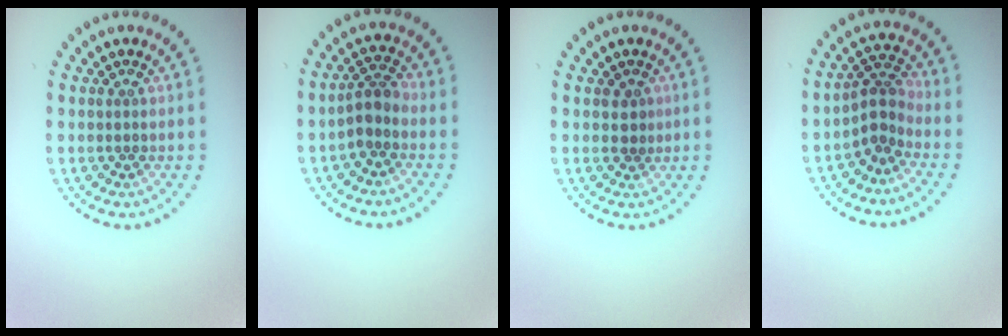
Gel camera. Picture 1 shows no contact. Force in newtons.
{"total": 2.4, "press": 1.9, "slide": 1.5}
{"total": 1.2, "press": 1.0, "slide": 0.5}
{"total": 2.6, "press": 1.9, "slide": 1.9}